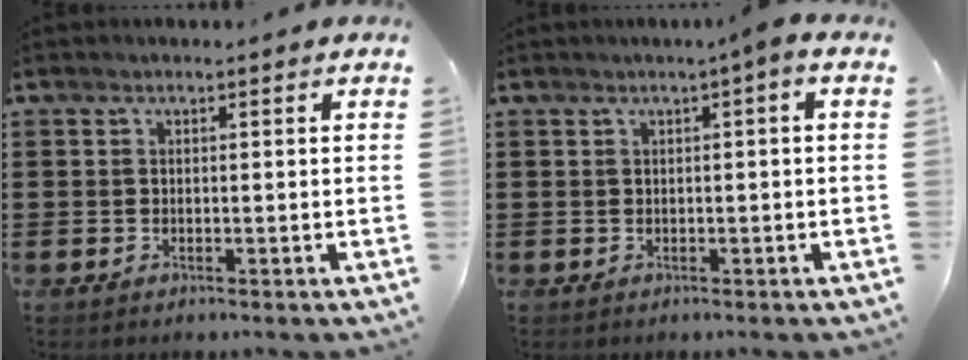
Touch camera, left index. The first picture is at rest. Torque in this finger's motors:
{"motor_torque": [2.14, 0.00, 0.16, 0.06]}